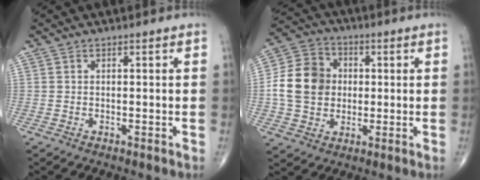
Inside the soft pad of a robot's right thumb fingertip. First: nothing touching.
{"total": 12.6, "force": [0.2, 10.5, 6.8], "torque": [-0.108, 0.018, -0.003]}